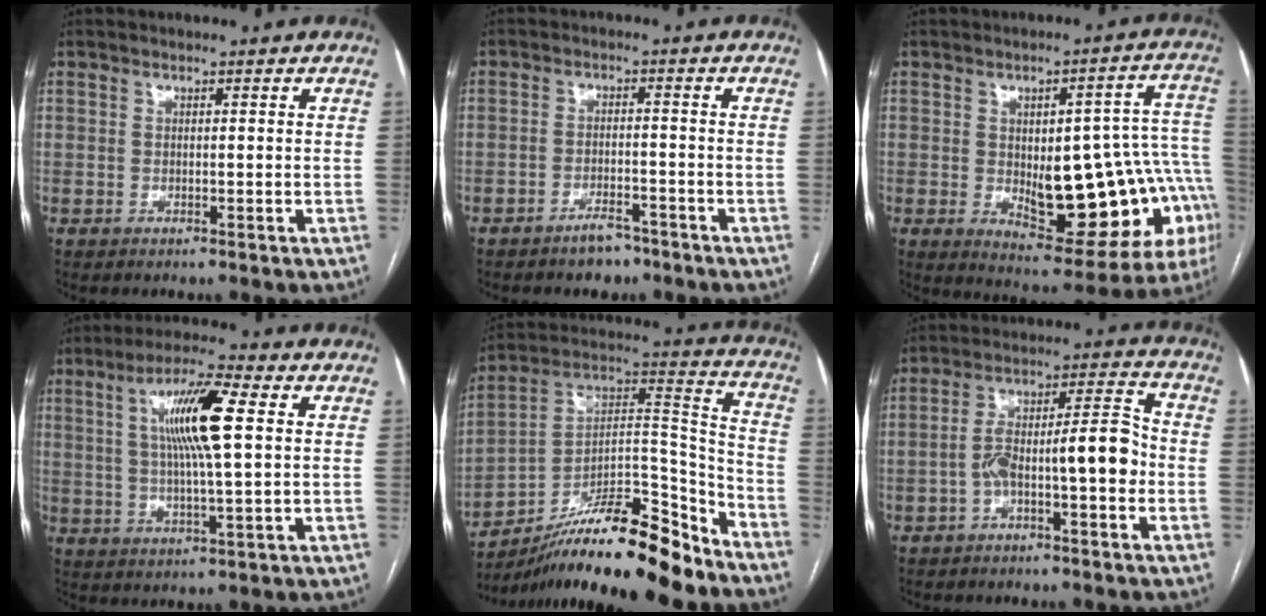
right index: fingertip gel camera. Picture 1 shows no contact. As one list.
[{"total": 3.7, "force": [-3.0, 1.4, 1.7], "torque": [-0.033, 0.002, -0.045]}, {"total": 22.4, "force": [-3.5, 8.0, 20.7], "torque": [-0.188, 0.032, -0.015]}, {"total": 11.1, "force": [2.6, 0.9, 10.8], "torque": [-0.200, 0.010, 0.044]}, {"total": 22.1, "force": [-17.4, 3.9, 13.0], "torque": [-0.204, 0.031, -0.293]}, {"total": 9.9, "force": [-2.8, 2.1, 9.2], "torque": [-0.154, 0.039, -0.043]}]